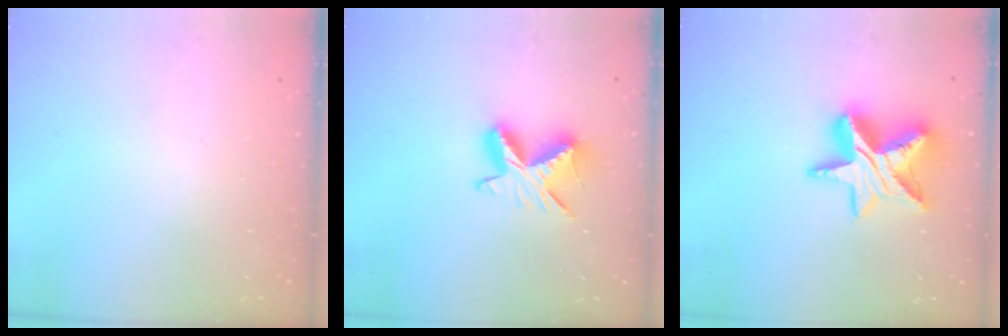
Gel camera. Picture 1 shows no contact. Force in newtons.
{"total": 9.2, "press": 9.2, "slide": 0.6}
{"total": 16.2, "press": 16.2, "slide": 1.2}